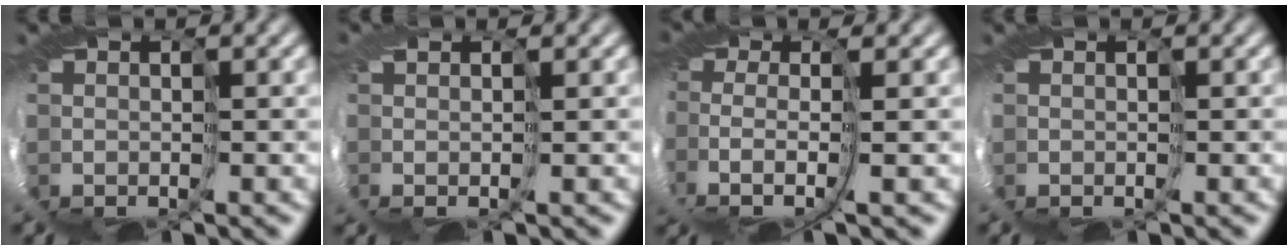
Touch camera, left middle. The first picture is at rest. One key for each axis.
{"total": 1.2, "fx": 0.5, "fy": -0.7, "fz": 0.9, "tx": -0.027, "ty": 0.002, "tz": 0.002}
{"total": 2.8, "fx": -1.3, "fy": 0.4, "fz": 2.5, "tx": -0.090, "ty": -0.004, "tz": -0.038}
{"total": 0.0}